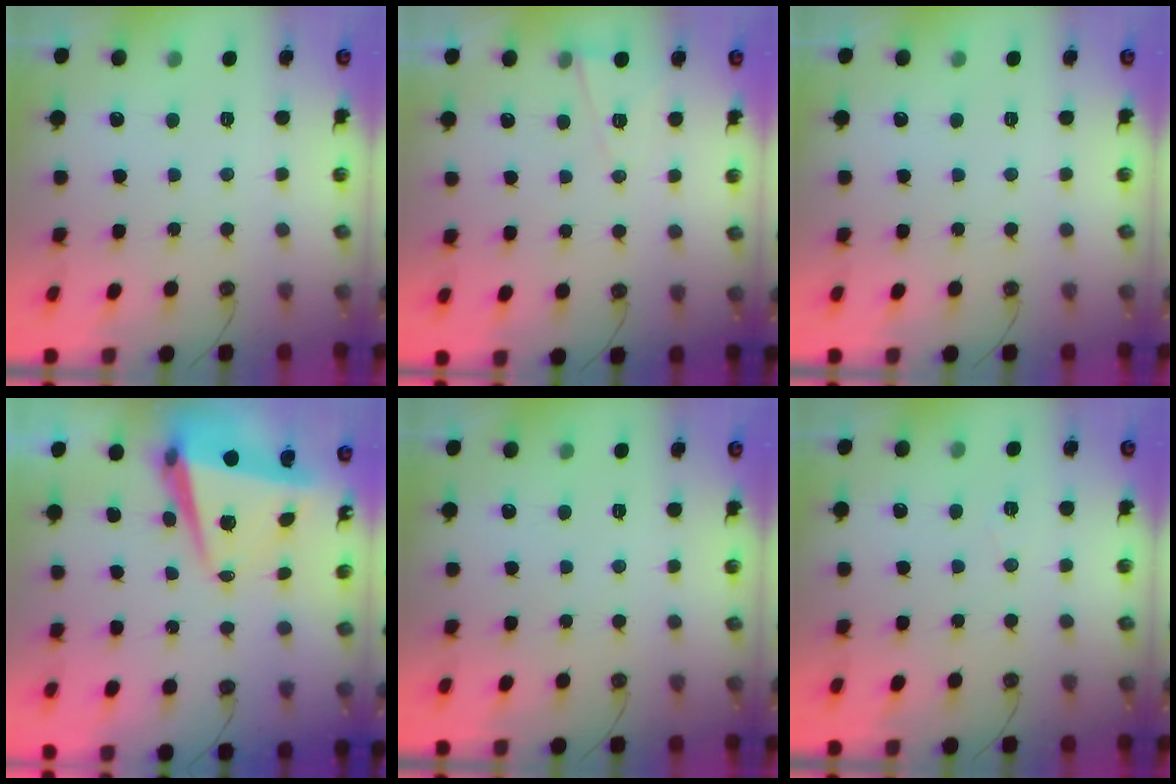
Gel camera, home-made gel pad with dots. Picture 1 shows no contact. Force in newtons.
{"total": 6.0, "press": 4.0, "slide": 4.4}
{"total": 0.0}
{"total": 6.8, "press": 6.6, "slide": 1.8}
{"total": 0.0}
{"total": 6.3, "press": 4.4, "slide": 4.5}